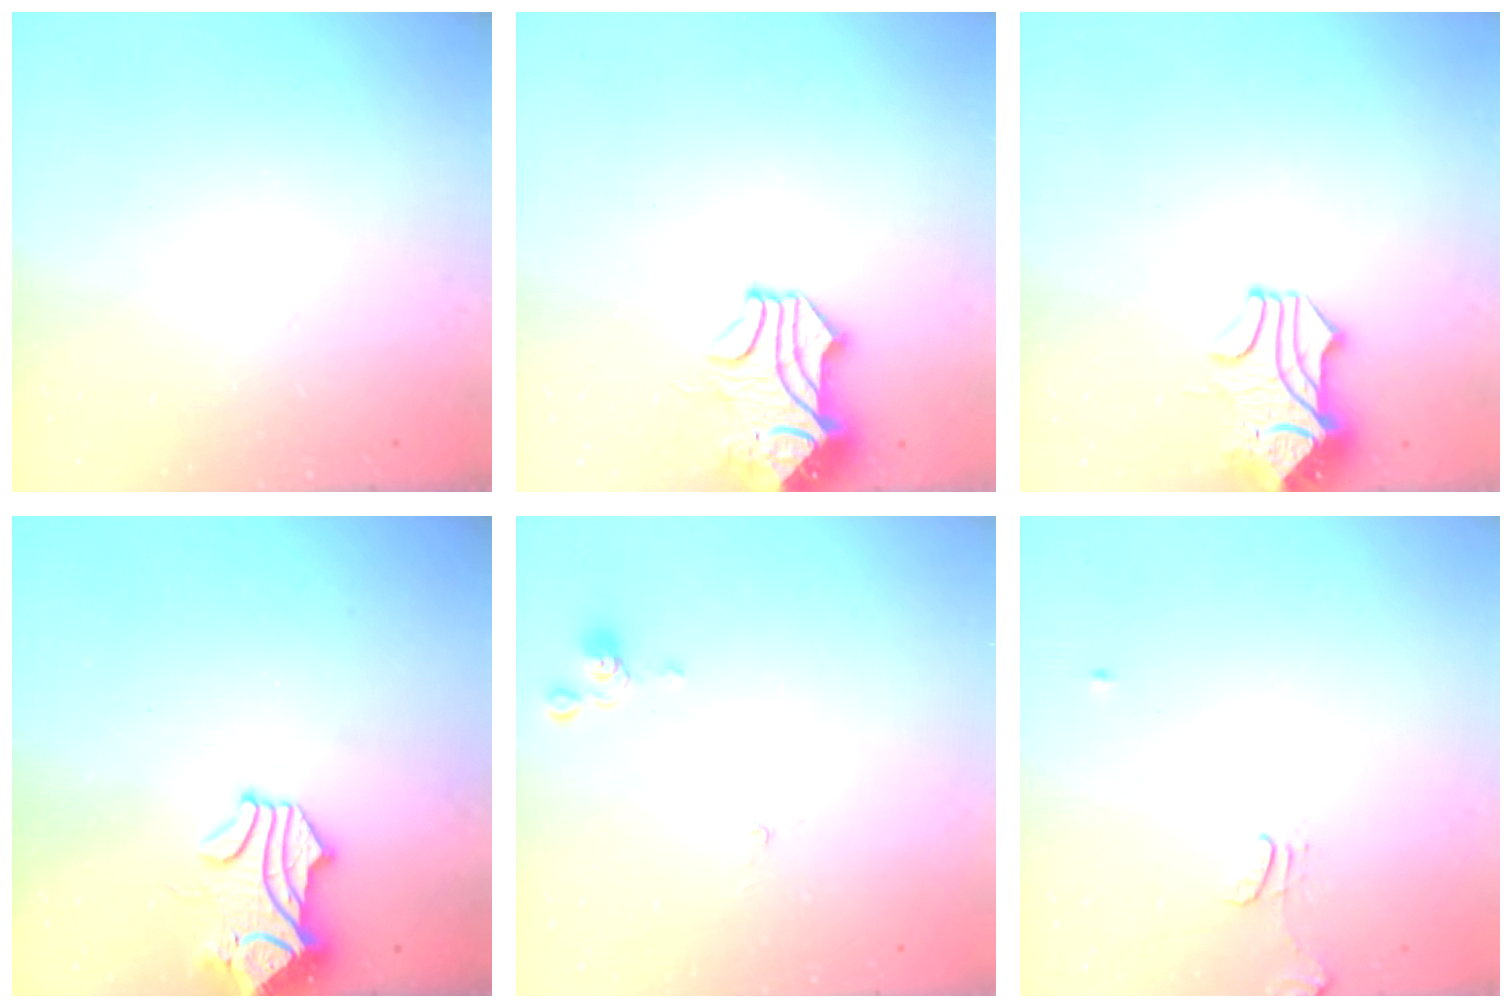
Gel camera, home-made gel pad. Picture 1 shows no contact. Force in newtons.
{"total": 3.5, "press": 3.4, "slide": 1.0}
{"total": 2.3, "press": 2.0, "slide": 1.1}
{"total": 1.7, "press": 1.4, "slide": 1.0}
{"total": 0.0}
{"total": 1.3, "press": 1.2, "slide": 0.5}